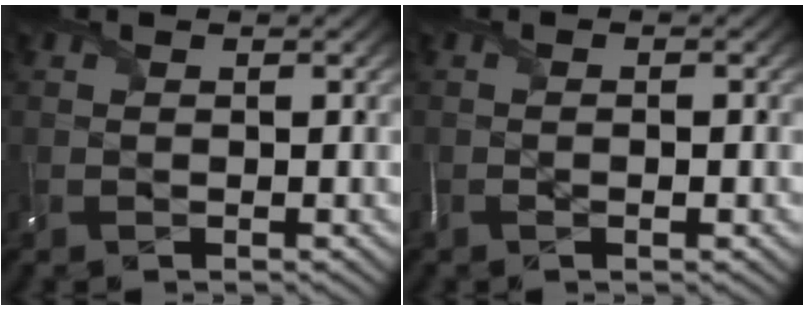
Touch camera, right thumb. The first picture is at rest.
{"total": 1.5, "force": [-0.9, 0.4, 1.2], "torque": [-0.013, -0.008, -0.016]}